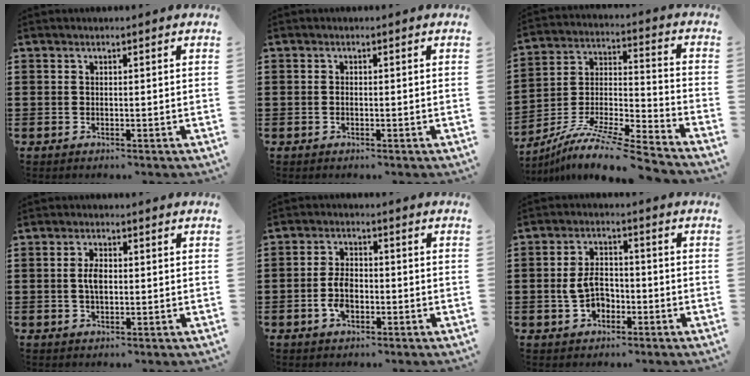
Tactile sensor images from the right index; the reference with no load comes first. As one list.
[{"total": 0.6, "force": [-0.3, 0.2, 0.5], "torque": [-0.014, -0.006, -0.004]}, {"total": 10.6, "force": [-9.3, 0.5, 5.1], "torque": [-0.095, 0.008, -0.188]}, {"total": 3.2, "force": [0.1, 1.4, 2.9], "torque": [-0.064, 0.003, -0.003]}, {"total": 4.8, "force": [-1.5, 2.6, 3.7], "torque": [-0.089, -0.003, -0.031]}, {"total": 5.2, "force": [-1.3, 3.3, 3.8], "torque": [-0.086, 0.003, -0.027]}]